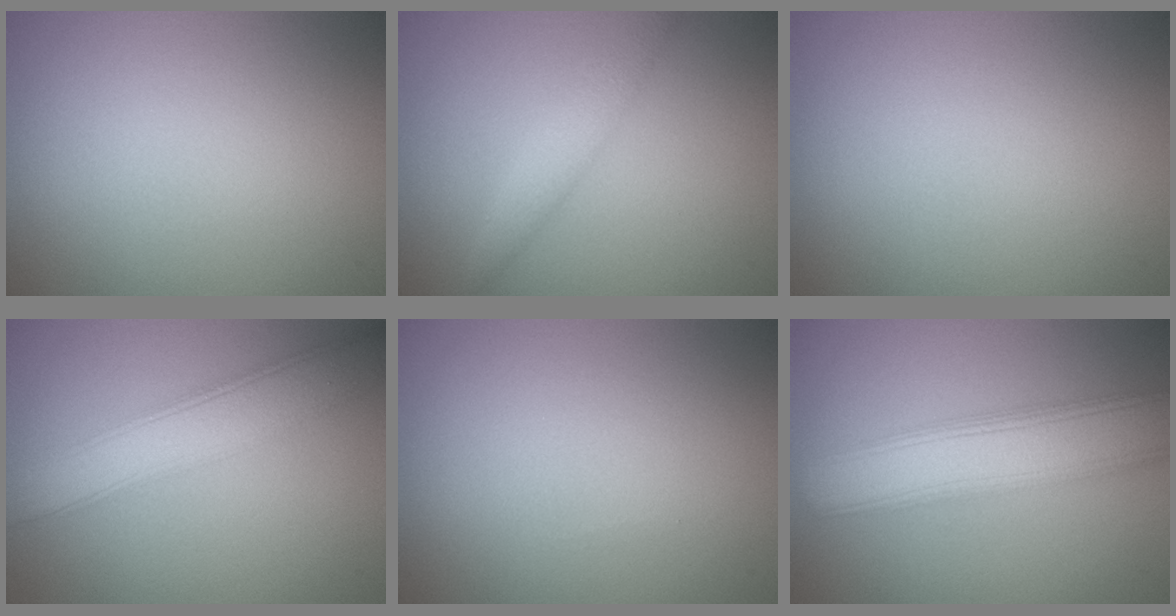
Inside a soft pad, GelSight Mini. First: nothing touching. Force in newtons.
{"total": 1.6, "press": 1.6, "slide": 0.1}
{"total": 0.0}
{"total": 5.1, "press": 5.1, "slide": 0.1}
{"total": 0.0}
{"total": 6.9, "press": 6.9, "slide": 0.2}